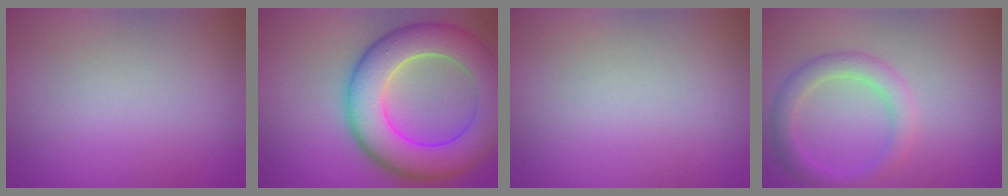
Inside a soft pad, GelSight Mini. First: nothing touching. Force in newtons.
{"total": 10.2, "press": 10.2, "slide": 0.4}
{"total": 0.0}
{"total": 2.8, "press": 2.8, "slide": 0.0}